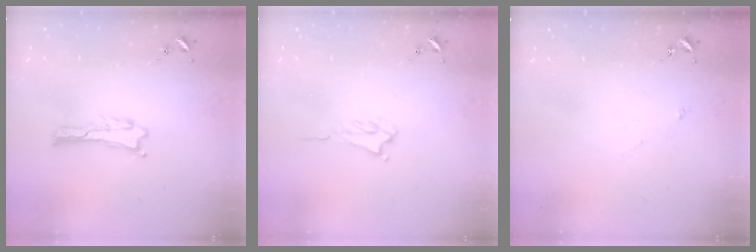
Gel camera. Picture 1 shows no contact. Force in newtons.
{"total": 1.6, "press": 1.5, "slide": 0.4}
{"total": 2.5, "press": 2.5, "slide": 0.2}